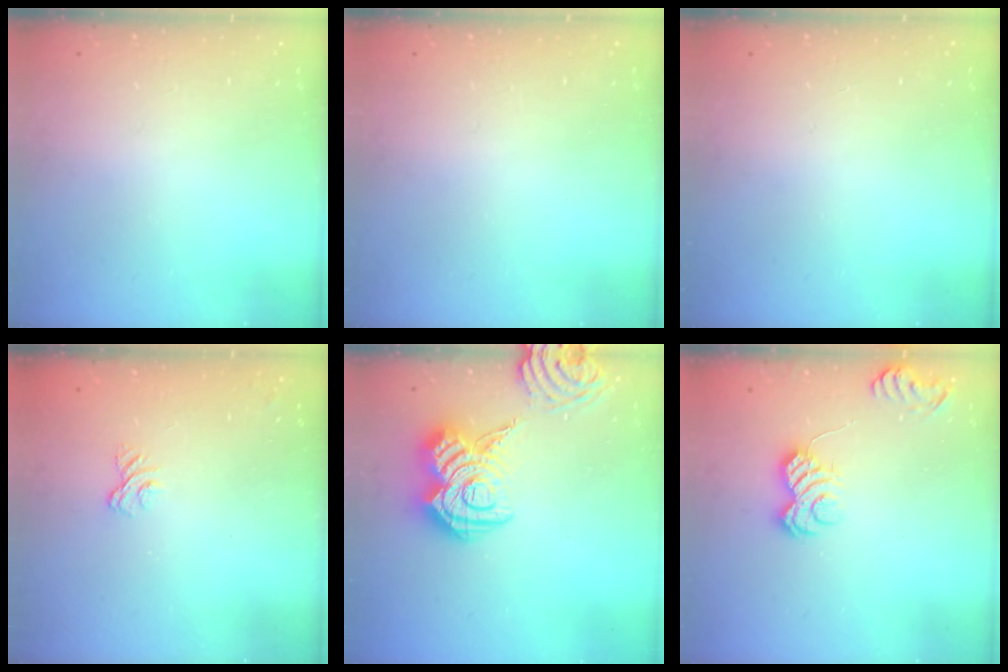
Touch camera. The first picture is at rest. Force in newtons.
{"total": 0.0}
{"total": 0.0}
{"total": 2.3, "press": 2.0, "slide": 1.2}
{"total": 17.5, "press": 17.4, "slide": 1.6}
{"total": 5.8, "press": 5.7, "slide": 1.4}